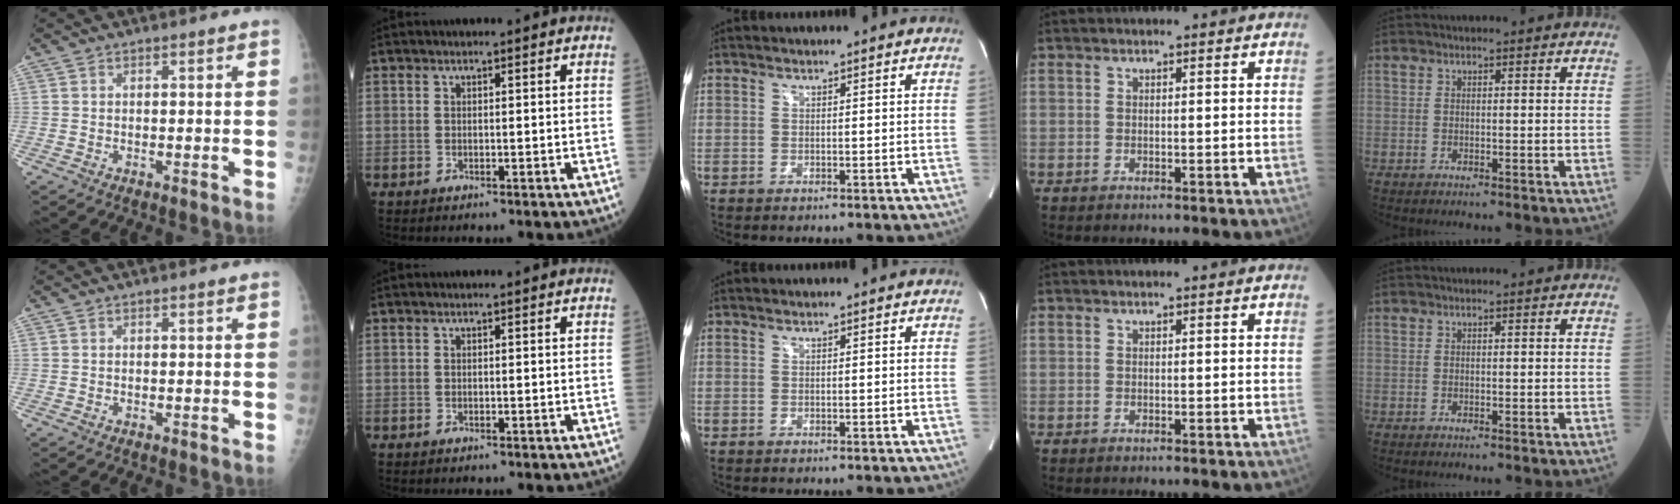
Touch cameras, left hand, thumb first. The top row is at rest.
{}